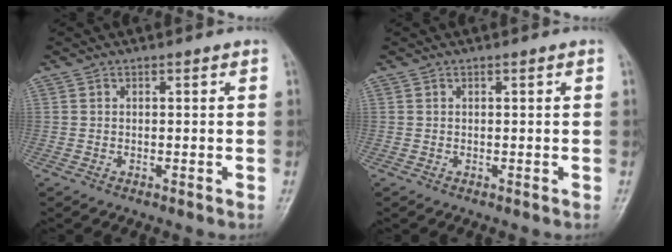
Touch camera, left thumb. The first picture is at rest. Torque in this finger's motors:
{"motor_torque": [0.11, -0.01, 0.22, -0.10, 0.00]}